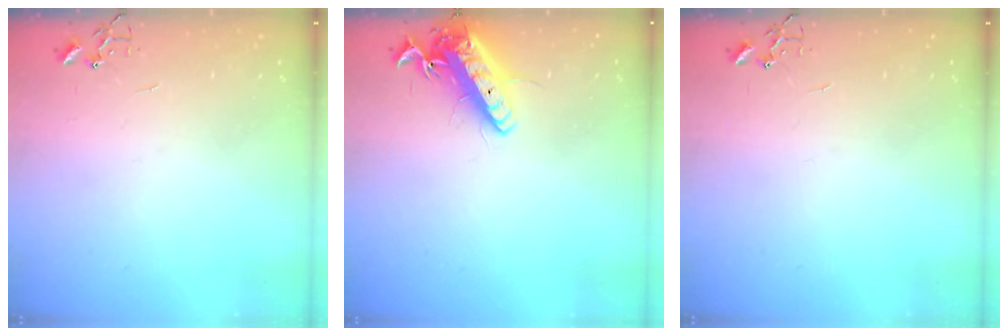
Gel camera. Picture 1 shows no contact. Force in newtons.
{"total": 13.9, "press": 13.7, "slide": 2.5}
{"total": 0.0}